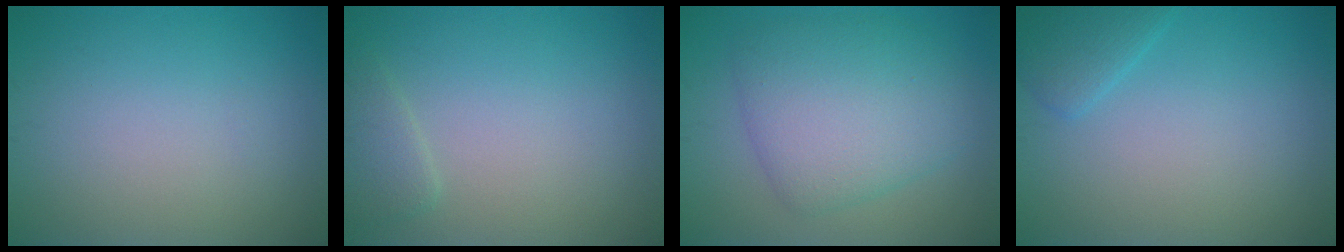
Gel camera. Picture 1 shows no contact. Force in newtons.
{"total": 1.6, "press": 1.6, "slide": 0.2}
{"total": 6.5, "press": 6.5, "slide": 0.1}
{"total": 1.9, "press": 1.9, "slide": 0.1}